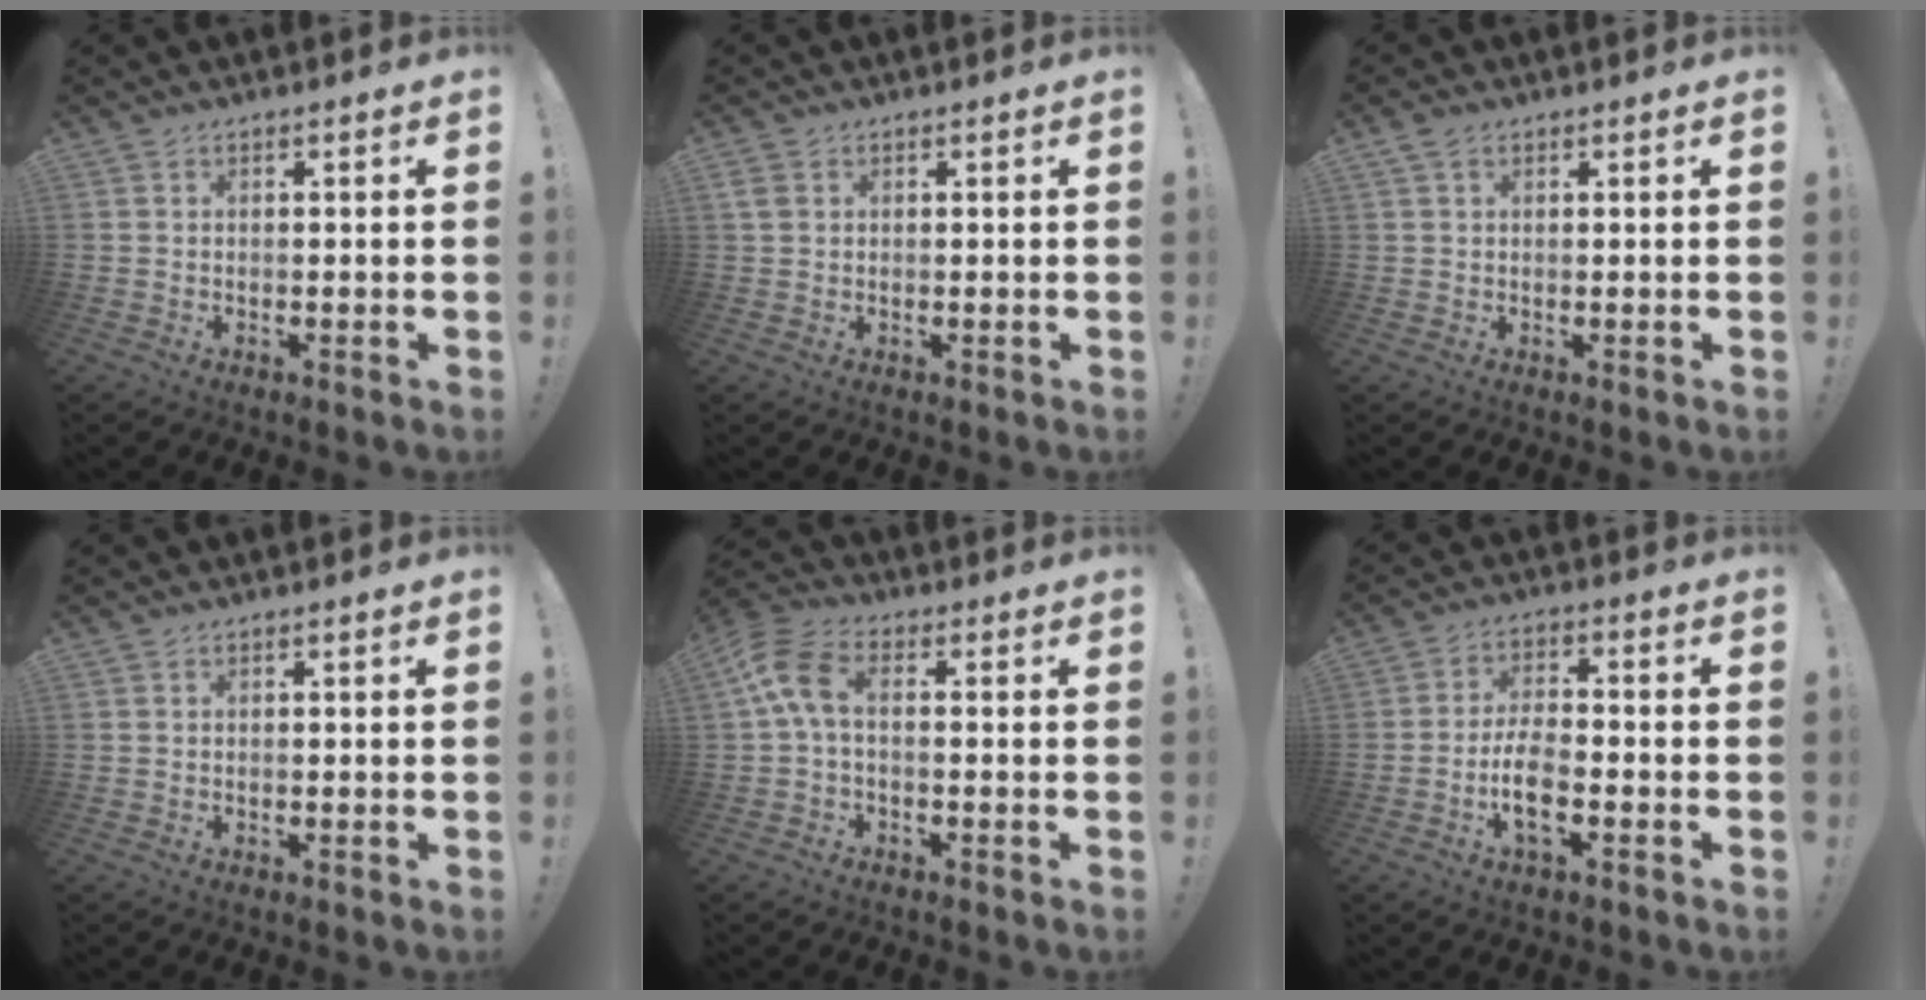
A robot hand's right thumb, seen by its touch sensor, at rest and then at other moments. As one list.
[{"total": 2.8, "force": [0.9, 2.2, 1.5], "torque": [-0.023, 0.004, 0.019]}, {"total": 2.1, "force": [1.2, 1.3, 1.1], "torque": [-0.016, 0.000, 0.022]}, {"total": 0.0}, {"total": 8.9, "force": [1.5, 4.5, 7.6], "torque": [-0.158, 0.001, 0.034]}, {"total": 8.8, "force": [-3.4, 3.8, 7.2], "torque": [-0.157, 0.005, -0.058]}]